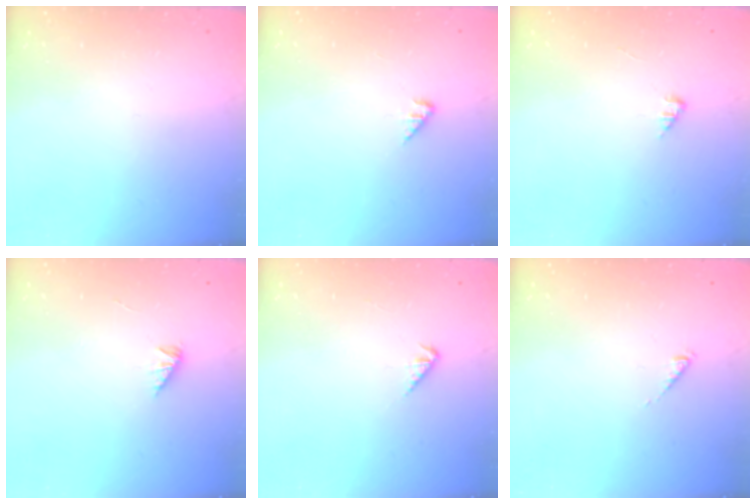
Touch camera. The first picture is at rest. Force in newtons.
{"total": 2.7, "press": 2.7, "slide": 0.4}
{"total": 0.0}
{"total": 2.2, "press": 2.2, "slide": 0.5}
{"total": 2.1, "press": 2.1, "slide": 0.2}
{"total": 0.0}